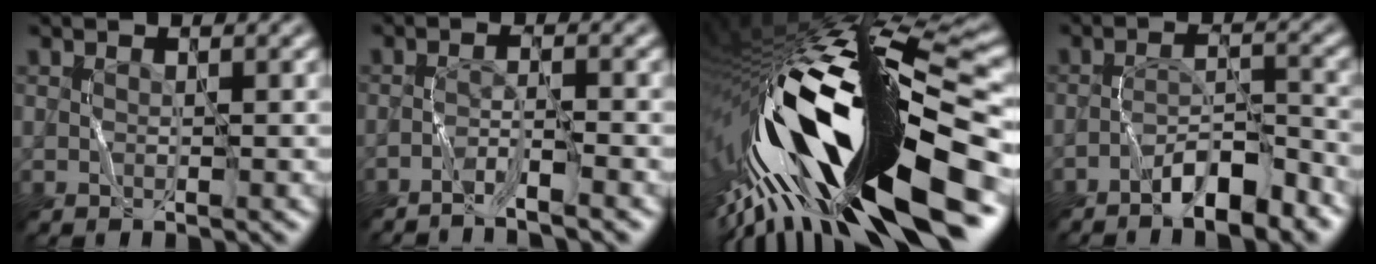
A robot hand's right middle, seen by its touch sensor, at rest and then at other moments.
{"total": 2.4, "force": [-2.0, -0.2, 1.2], "torque": [-0.024, 0.009, -0.044]}
{"total": 19.8, "force": [-5.1, 6.5, 18.0], "torque": [-0.316, -0.006, -0.099]}
{"total": 4.9, "force": [-3.7, 1.1, 3.1], "torque": [-0.049, 0.015, -0.062]}